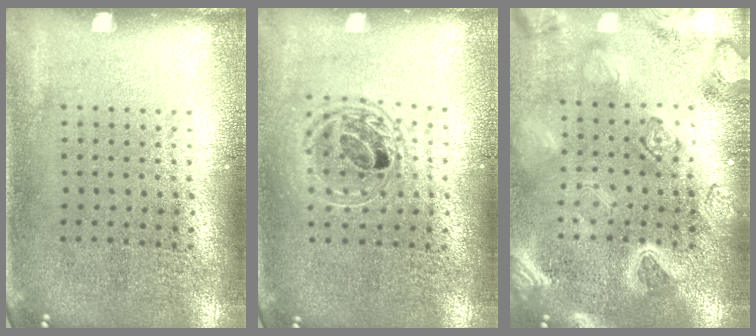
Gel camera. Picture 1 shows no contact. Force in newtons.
{"total": 1.6, "press": 1.3, "slide": 0.8}
{"total": 3.6, "press": 3.2, "slide": 1.5}